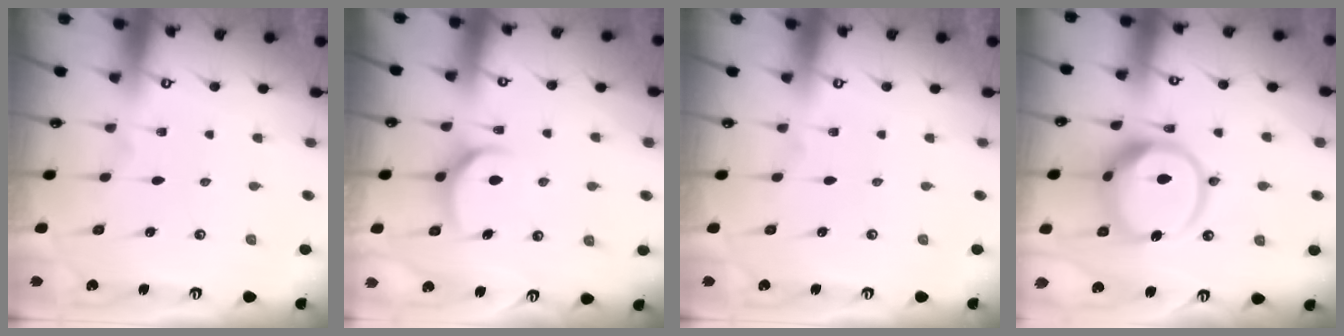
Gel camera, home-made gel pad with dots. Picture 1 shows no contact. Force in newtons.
{"total": 7.3, "press": 7.2, "slide": 0.8}
{"total": 0.0}
{"total": 14.7, "press": 14.6, "slide": 1.9}